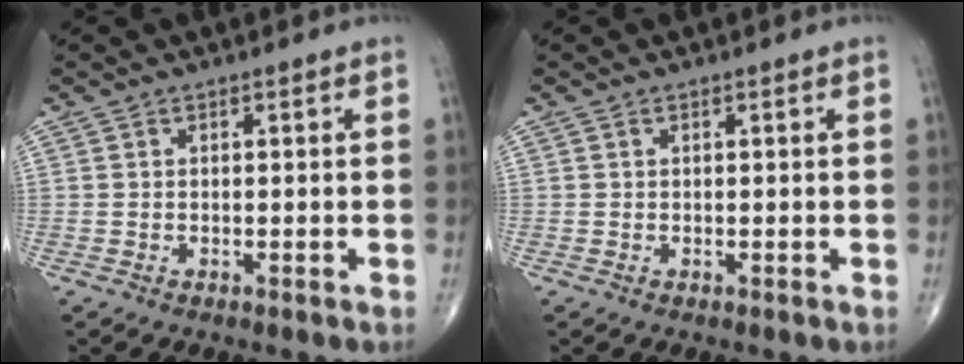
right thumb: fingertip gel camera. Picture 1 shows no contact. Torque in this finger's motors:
{"motor_torque": [-0.14, -0.08, 0.04, 0.15, -0.03]}